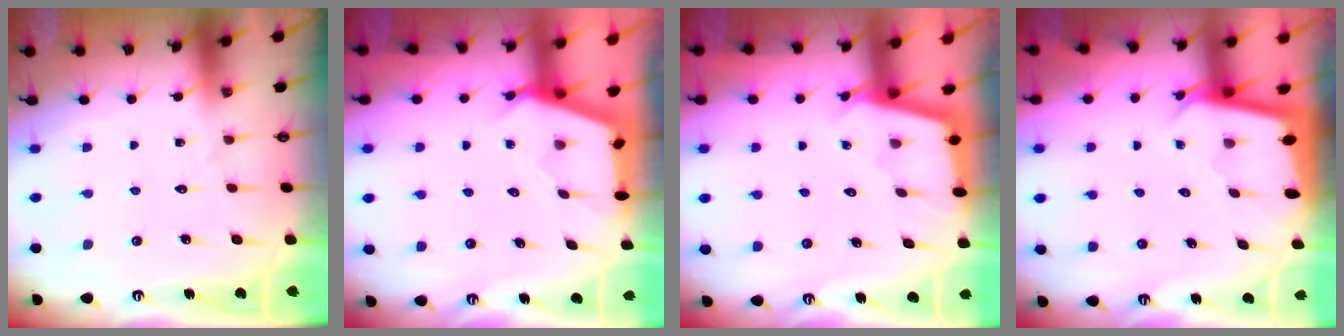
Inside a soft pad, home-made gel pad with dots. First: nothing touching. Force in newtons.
{"total": 2.8, "press": 2.7, "slide": 0.4}
{"total": 2.3, "press": 2.3, "slide": 0.2}
{"total": 2.1, "press": 2.1, "slide": 0.0}